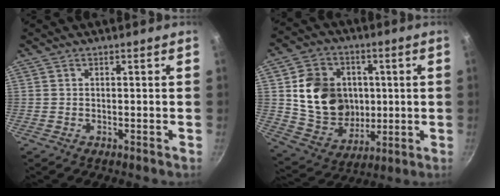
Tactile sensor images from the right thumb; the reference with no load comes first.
{"total": 17.6, "force": [1.9, 14.7, 9.4], "torque": [-0.130, -0.001, 0.048]}